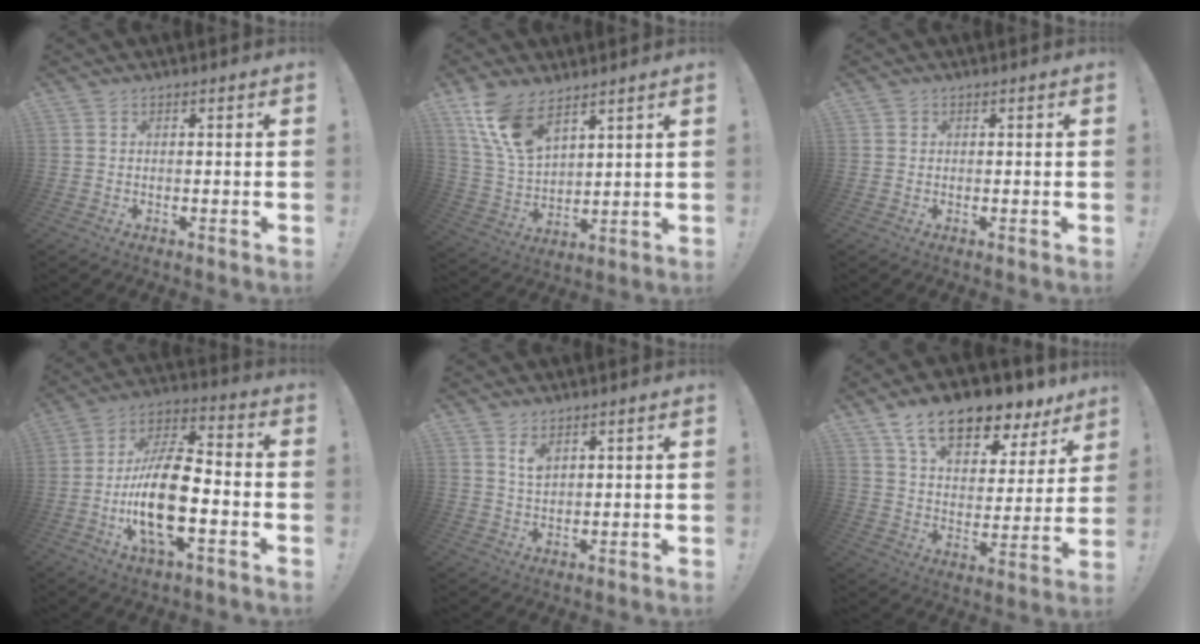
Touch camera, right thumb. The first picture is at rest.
{"total": 13.1, "force": [9.0, 6.3, 7.1], "torque": [-0.155, -0.042, 0.174]}
{"total": 1.0, "force": [0.6, 0.8, 0.0], "torque": [0.000, 0.001, 0.012]}
{"total": 18.6, "force": [-4.6, 8.0, 16.1], "torque": [-0.303, 0.015, -0.078]}
{"total": 4.4, "force": [2.9, 2.6, 2.0], "torque": [-0.033, -0.016, 0.051]}
{"total": 15.3, "force": [11.0, 6.6, 8.3], "torque": [-0.135, -0.079, 0.191]}